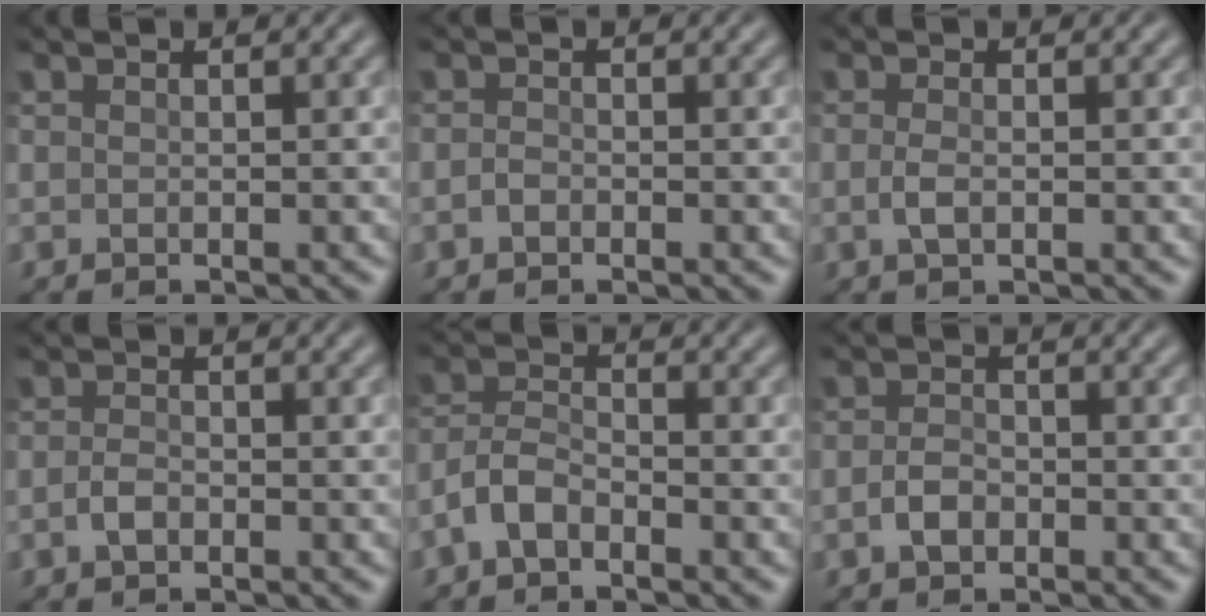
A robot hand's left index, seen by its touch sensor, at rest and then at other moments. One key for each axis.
{"total": 0.6, "fx": -0.3, "fy": 0.4, "fz": 0.2, "tx": -0.004, "ty": 0.005, "tz": -0.009}
{"total": 1.1, "fx": -0.1, "fy": 0.4, "fz": 1.0, "tx": -0.026, "ty": 0.002, "tz": -0.004}
{"total": 0.9, "fx": -0.4, "fy": 0.6, "fz": 0.7, "tx": -0.017, "ty": 0.005, "tz": -0.010}
{"total": 2.6, "fx": -1.7, "fy": 1.2, "fz": 1.5, "tx": -0.034, "ty": 0.011, "tz": -0.044}
{"total": 1.5, "fx": -0.5, "fy": 1.1, "fz": 0.9, "tx": -0.020, "ty": 0.007, "tz": -0.013}